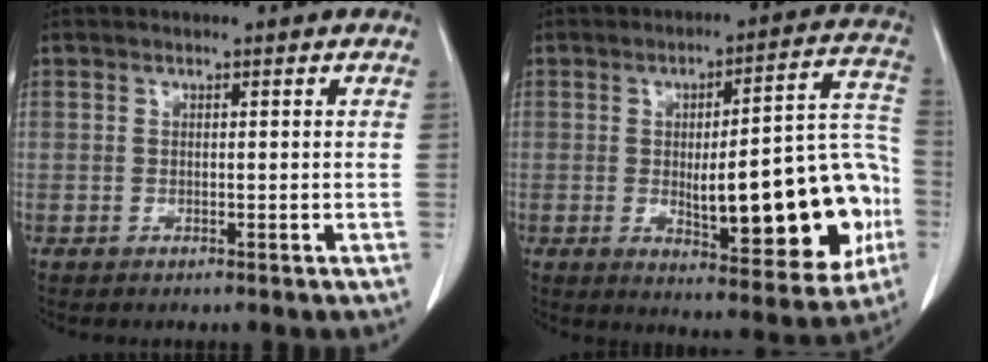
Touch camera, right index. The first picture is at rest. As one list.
[{"total": 20.9, "force": [-3.8, 5.4, 19.8], "torque": [-0.198, 0.030, -0.031]}]